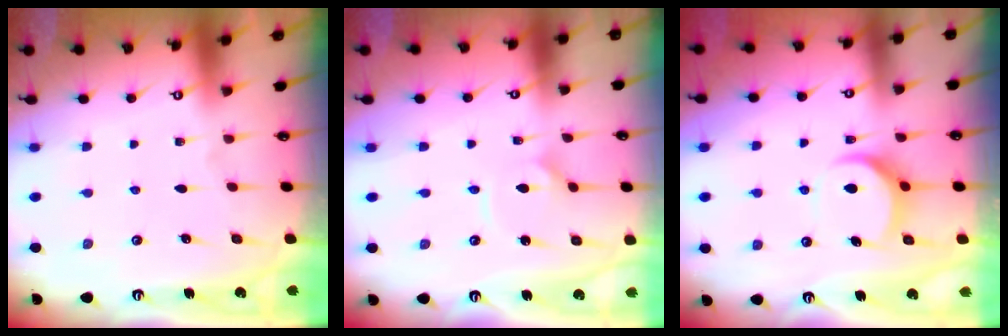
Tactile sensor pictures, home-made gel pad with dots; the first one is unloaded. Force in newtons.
{"total": 3.8, "press": 3.8, "slide": 0.1}
{"total": 8.9, "press": 8.8, "slide": 0.9}